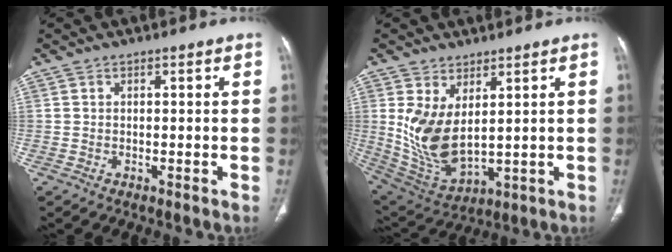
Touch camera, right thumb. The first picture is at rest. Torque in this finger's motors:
{"motor_torque": [-0.09, 0.85, 0.80, 0.82, 0.38]}